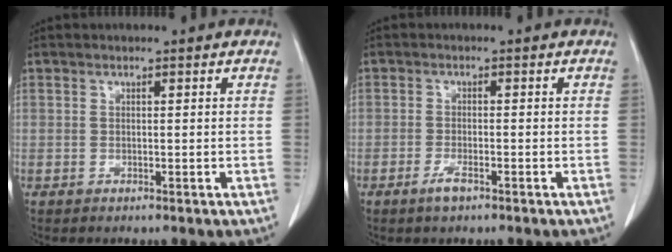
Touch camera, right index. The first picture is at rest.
{"total": 2.2, "force": [-1.4, 0.5, 1.6], "torque": [-0.035, -0.002, -0.026]}